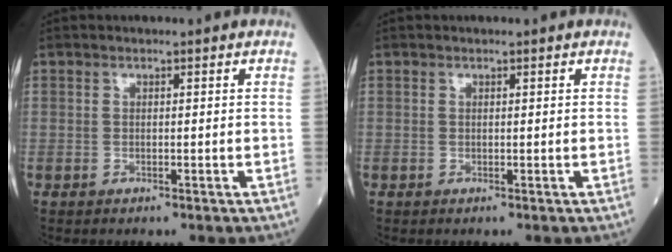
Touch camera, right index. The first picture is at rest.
{"total": 0.0}